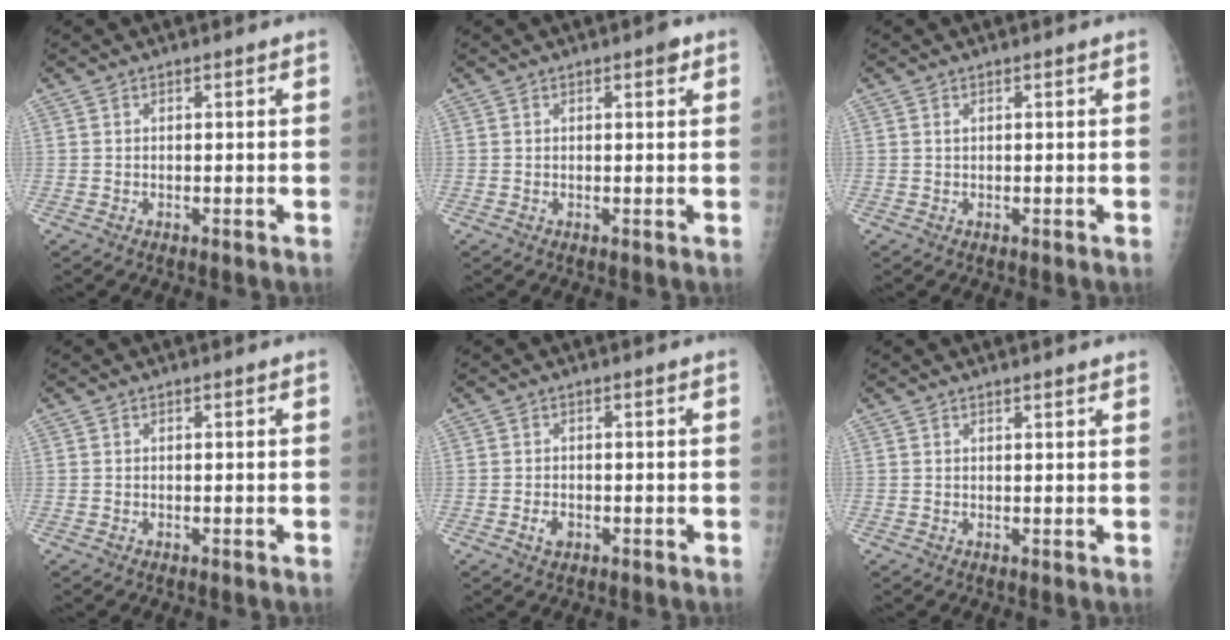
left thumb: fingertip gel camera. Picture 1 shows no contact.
{"total": 1.7, "force": [1.0, 0.5, 1.2], "torque": [-0.014, -0.003, 0.012]}
{"total": 0.6, "force": [0.5, 0.0, 0.4], "torque": [-0.008, 0.000, 0.009]}
{"total": 0.0}
{"total": 1.6, "force": [-0.5, 1.1, 1.1], "torque": [-0.017, 0.001, -0.005]}
{"total": 2.6, "force": [2.3, 0.1, 1.2], "torque": [-0.009, -0.005, 0.028]}